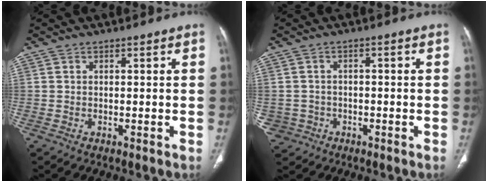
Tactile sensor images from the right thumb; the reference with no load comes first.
{"total": 4.3, "force": [-1.5, 4.1, 0.4], "torque": [0.001, 0.017, -0.023]}